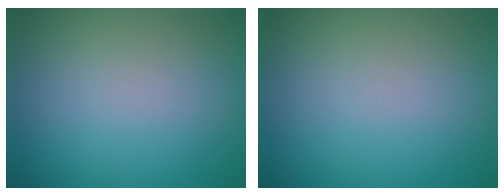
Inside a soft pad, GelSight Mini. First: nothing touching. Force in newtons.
{"total": 0.0}